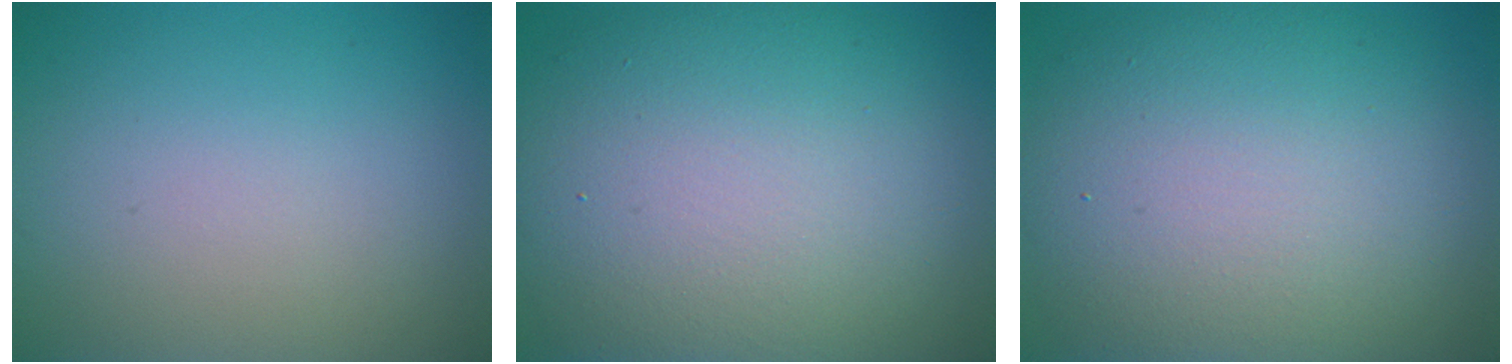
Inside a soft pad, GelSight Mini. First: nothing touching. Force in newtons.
{"total": 14.6, "press": 14.6, "slide": 0.7}
{"total": 12.6, "press": 12.6, "slide": 0.8}